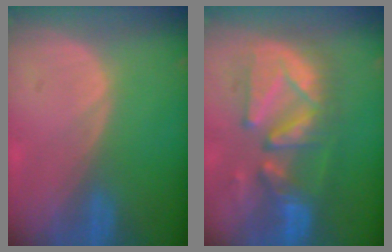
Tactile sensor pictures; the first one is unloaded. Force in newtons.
{"total": 10.8, "press": 10.5, "slide": 2.7}